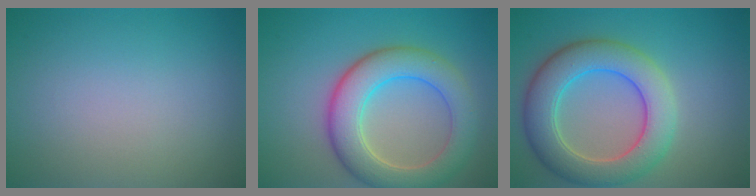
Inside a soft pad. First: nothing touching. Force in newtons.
{"total": 7.0, "press": 7.0, "slide": 0.6}
{"total": 7.3, "press": 7.3, "slide": 0.5}